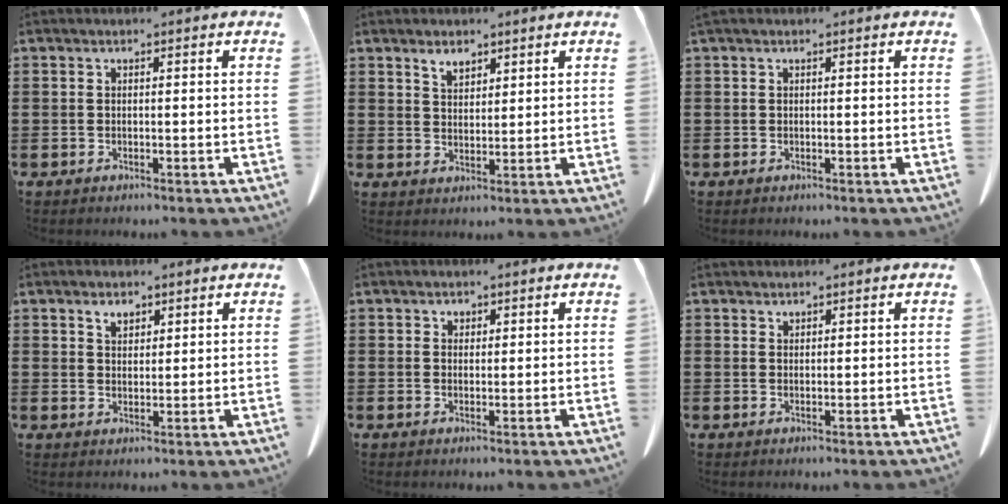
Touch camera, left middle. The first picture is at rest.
{"total": 2.9, "force": [2.2, 1.4, 1.1], "torque": [-0.018, -0.002, 0.041]}
{"total": 0.0}
{"total": 2.4, "force": [1.8, 1.3, 1.1], "torque": [-0.017, -0.002, 0.032]}
{"total": 1.1, "force": [0.8, 0.7, 0.2], "torque": [-0.007, 0.001, 0.017]}
{"total": 1.1, "force": [1.1, 0.2, 0.0], "torque": [-0.003, -0.002, 0.023]}